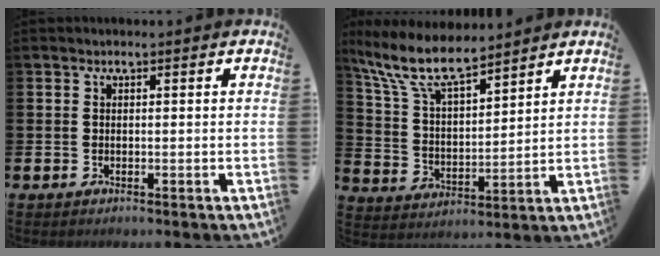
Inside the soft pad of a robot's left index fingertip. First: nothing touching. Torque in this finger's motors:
{"motor_torque": [0.80, -0.68, 0.83, 0.21]}